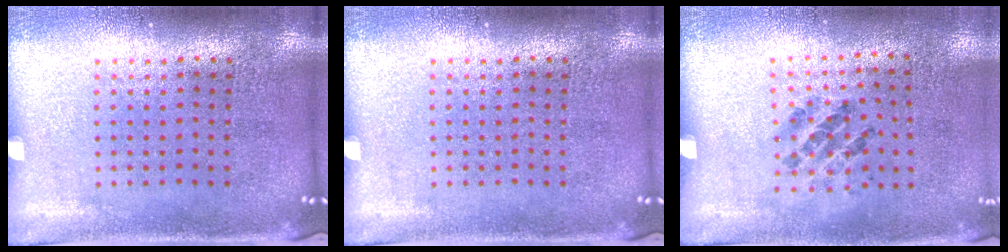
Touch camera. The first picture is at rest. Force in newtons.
{"total": 0.0}
{"total": 1.1, "press": 0.7, "slide": 0.9}